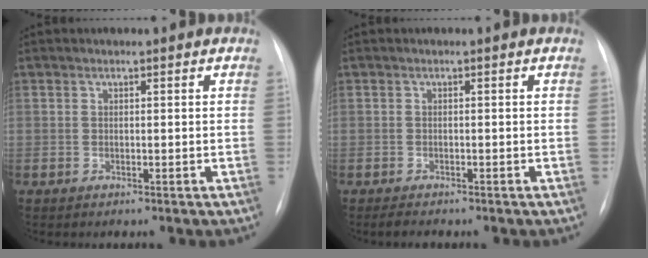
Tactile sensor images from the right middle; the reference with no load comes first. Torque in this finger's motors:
{"motor_torque": [-0.12, -0.12, 0.00, 0.00]}